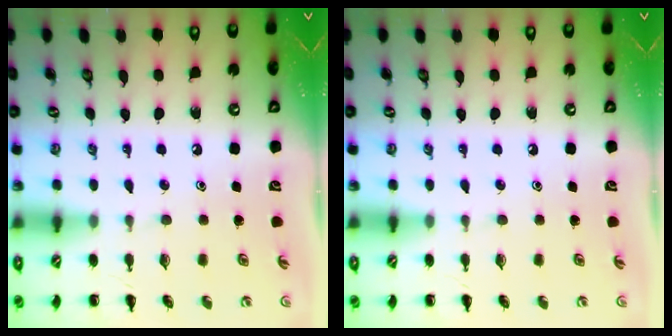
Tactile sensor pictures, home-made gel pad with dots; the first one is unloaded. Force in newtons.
{"total": 0.0}